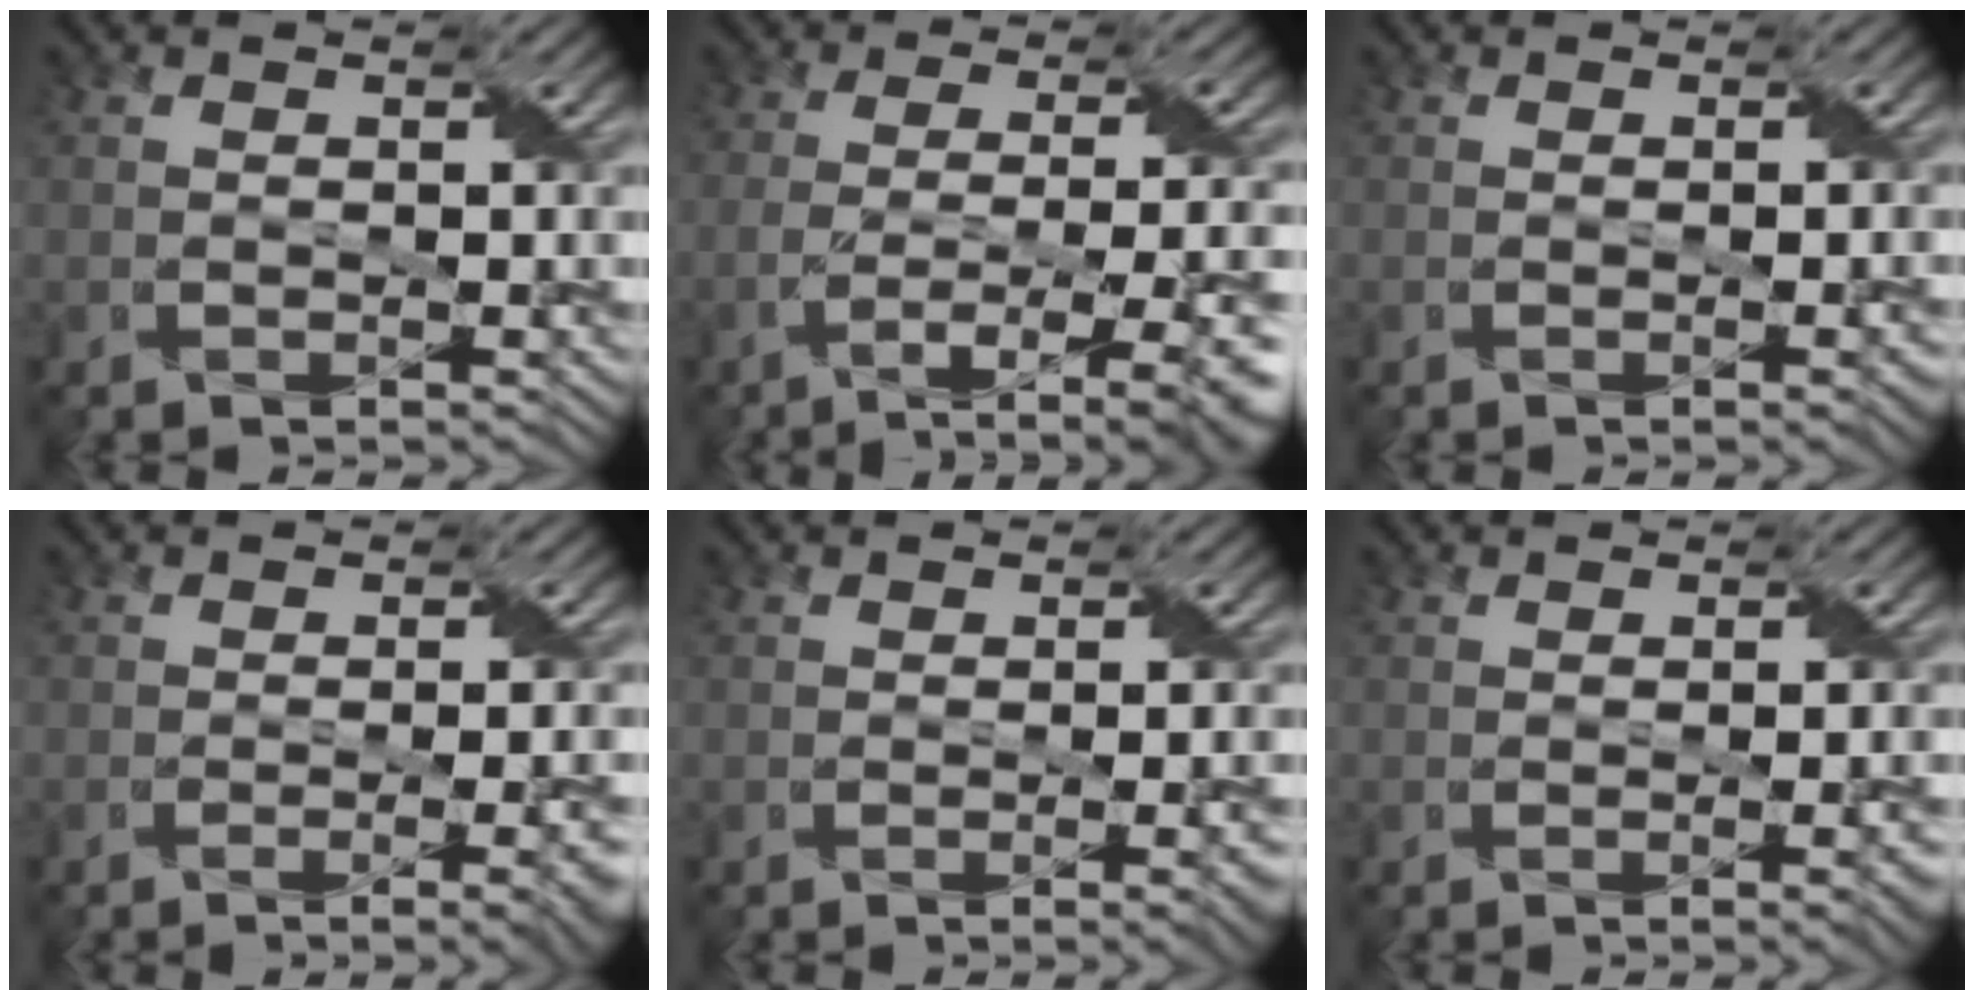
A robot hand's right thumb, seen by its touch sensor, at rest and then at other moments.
{"total": 10.1, "force": [-4.0, 3.0, 8.8], "torque": [-0.153, -0.007, -0.057]}
{"total": 1.9, "force": [-0.3, 0.6, 1.8], "torque": [-0.018, 0.003, -0.008]}
{"total": 5.5, "force": [-2.3, 1.4, 4.8], "torque": [-0.055, -0.002, -0.029]}
{"total": 3.1, "force": [-0.8, 0.9, 2.8], "torque": [-0.030, -0.001, -0.011]}
{"total": 3.1, "force": [-0.7, 0.9, 2.9], "torque": [-0.030, -0.001, -0.009]}